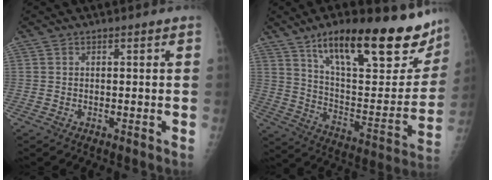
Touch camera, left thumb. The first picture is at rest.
{"total": 28.4, "force": [19.4, 9.1, 18.7], "torque": [-0.233, -0.068, 0.297]}